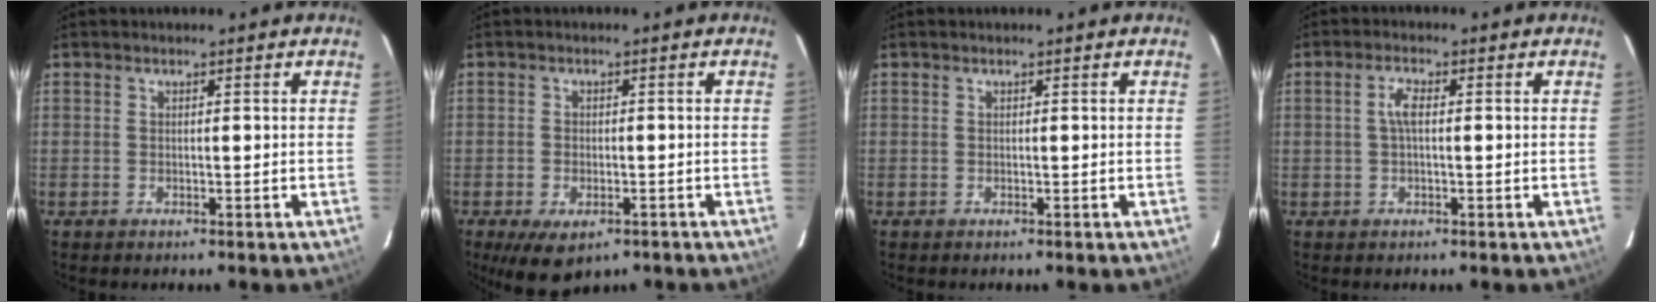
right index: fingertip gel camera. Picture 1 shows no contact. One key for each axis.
{"total": 7.2, "fx": -4.1, "fy": 3.9, "fz": 4.6, "tx": -0.090, "ty": -0.020, "tz": -0.060}
{"total": 0.0}
{"total": 2.7, "fx": 0.1, "fy": 0.9, "fz": 2.5, "tx": -0.053, "ty": 0.007, "tz": 0.002}